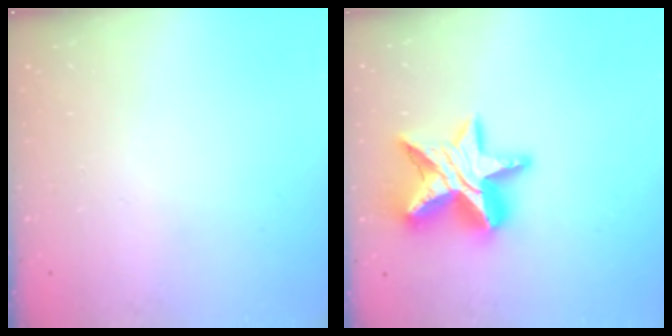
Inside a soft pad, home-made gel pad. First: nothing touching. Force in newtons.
{"total": 18.3, "press": 18.3, "slide": 1.3}